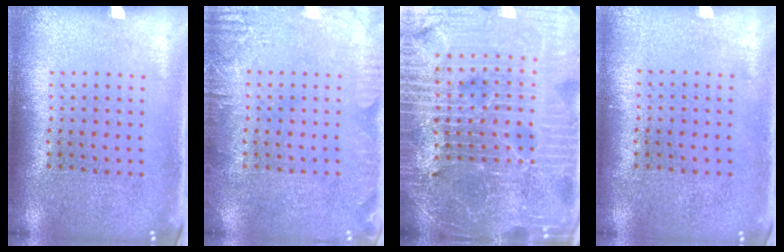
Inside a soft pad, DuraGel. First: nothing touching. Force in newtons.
{"total": 2.3, "press": 2.3, "slide": 0.2}
{"total": 5.9, "press": 5.3, "slide": 2.4}
{"total": 0.0}